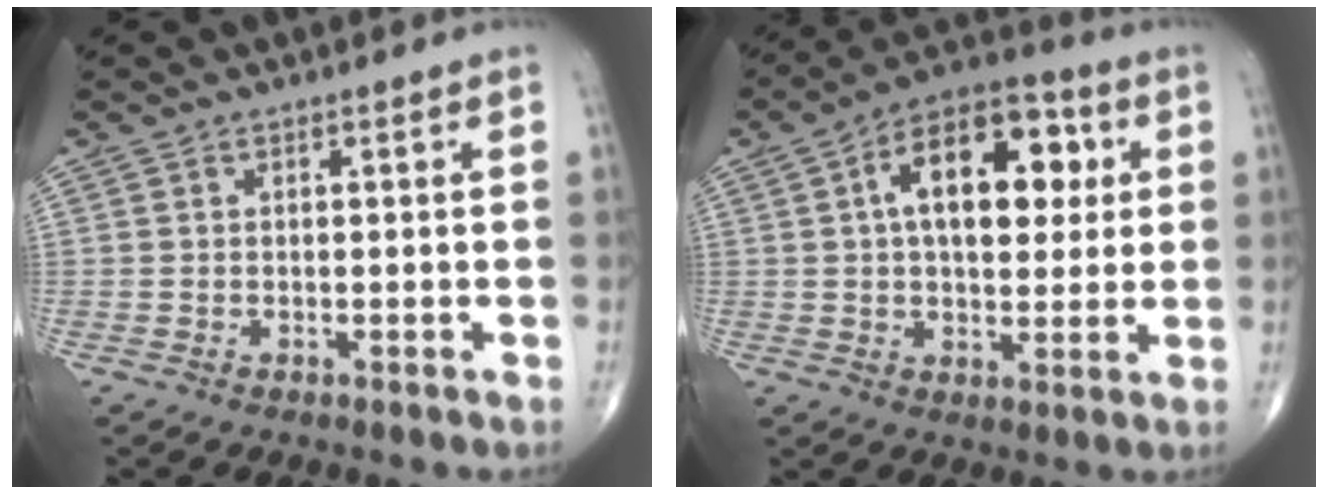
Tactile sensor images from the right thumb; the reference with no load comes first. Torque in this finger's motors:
{"motor_torque": [0.40, 0.55, 0.32, -0.04, 0.18]}